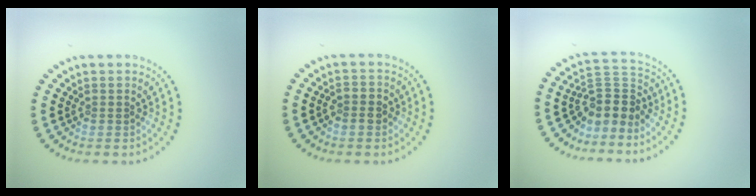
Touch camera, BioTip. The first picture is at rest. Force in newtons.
{"total": 1.6, "press": 1.5, "slide": 0.6}
{"total": 3.4, "press": 2.4, "slide": 2.3}